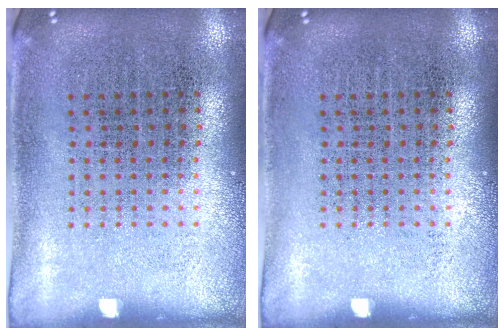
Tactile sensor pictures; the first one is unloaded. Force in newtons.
{"total": 0.0}